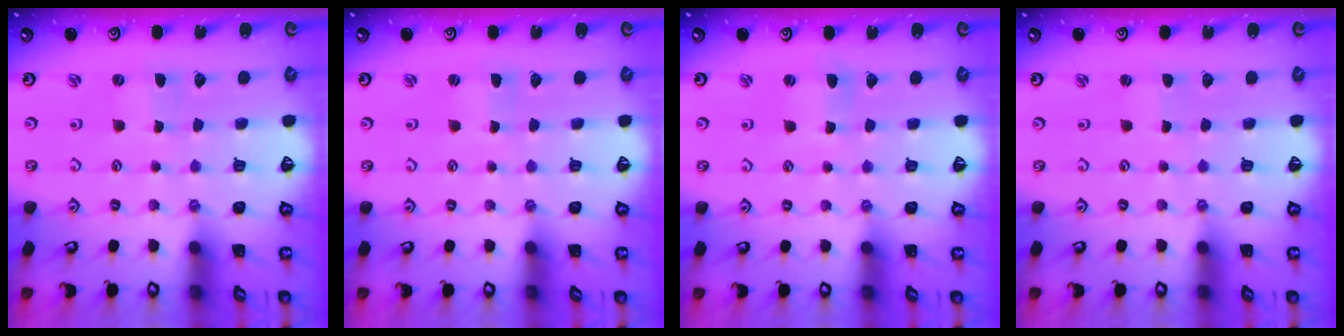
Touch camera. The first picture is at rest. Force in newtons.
{"total": 0.0}
{"total": 1.4, "press": 1.4, "slide": 0.3}
{"total": 0.0}